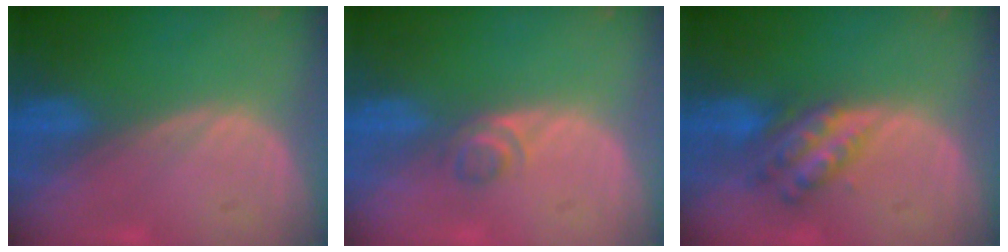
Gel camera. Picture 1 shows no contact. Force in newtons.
{"total": 2.2, "press": 2.0, "slide": 0.9}
{"total": 6.1, "press": 5.4, "slide": 3.0}